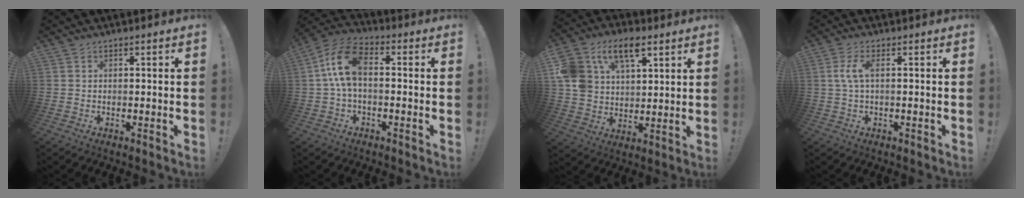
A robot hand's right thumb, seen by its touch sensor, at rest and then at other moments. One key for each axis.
{"total": 11.9, "fx": 1.1, "fy": 6.4, "fz": 10.0, "tx": -0.192, "ty": 0.011, "tz": 0.024}
{"total": 14.5, "fx": 7.9, "fy": 9.4, "fz": 7.7, "tx": -0.153, "ty": -0.027, "tz": 0.149}
{"total": 4.9, "fx": 0.6, "fy": 1.5, "fz": 4.6, "tx": -0.089, "ty": -0.001, "tz": 0.008}